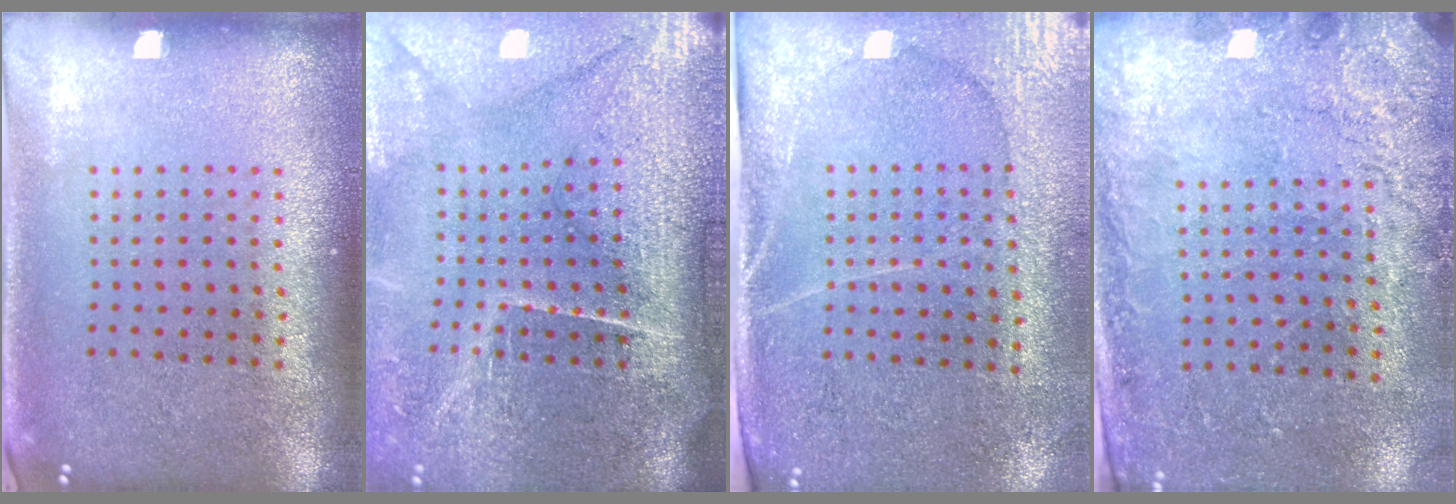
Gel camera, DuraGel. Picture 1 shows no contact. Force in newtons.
{"total": 4.7, "press": 4.0, "slide": 2.5}
{"total": 2.9, "press": 2.7, "slide": 1.2}
{"total": 2.6, "press": 2.3, "slide": 1.1}